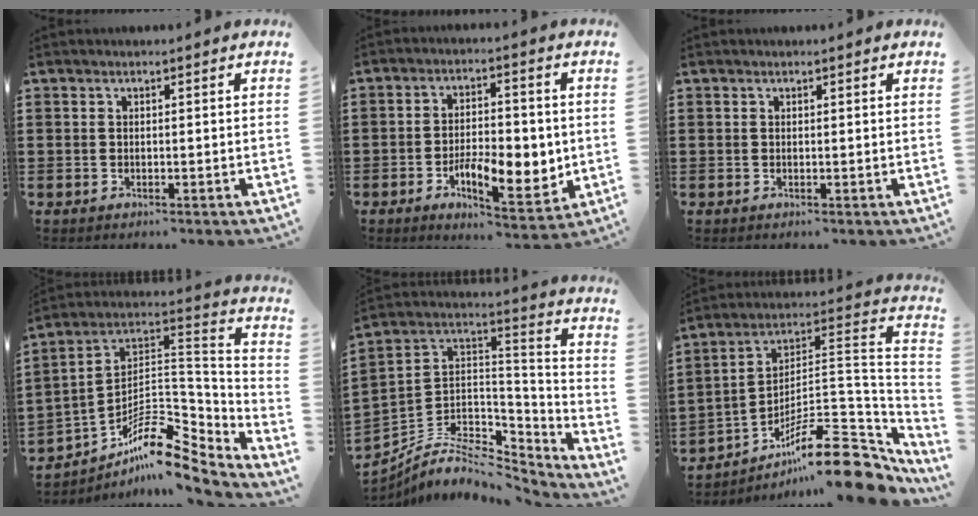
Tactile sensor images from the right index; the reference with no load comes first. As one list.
[{"total": 8.7, "force": [-2.2, 4.1, 7.4], "torque": [-0.127, -0.001, -0.036]}, {"total": 0.0}, {"total": 10.9, "force": [-6.8, 5.0, 7.0], "torque": [-0.115, -0.002, -0.130]}, {"total": 7.1, "force": [-5.4, 3.5, 2.8], "torque": [-0.064, -0.007, -0.103]}, {"total": 15.5, "force": [-10.6, 3.6, 10.8], "torque": [-0.156, 0.030, -0.187]}]